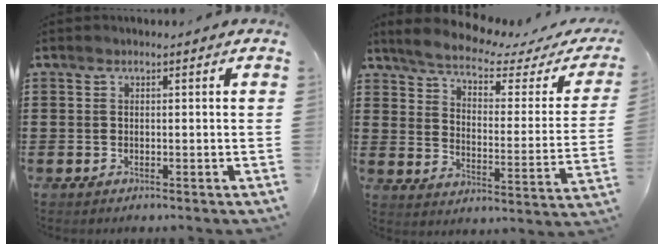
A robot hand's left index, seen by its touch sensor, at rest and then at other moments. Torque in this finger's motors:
{"motor_torque": [2.14, 0.00, 0.25, 0.05]}